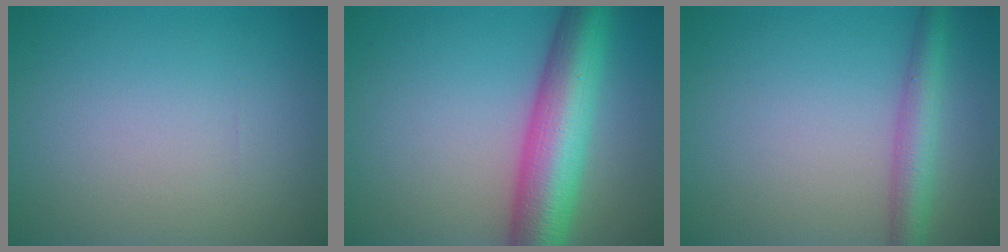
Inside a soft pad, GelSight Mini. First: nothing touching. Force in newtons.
{"total": 9.3, "press": 9.3, "slide": 0.2}
{"total": 3.5, "press": 3.5, "slide": 0.1}